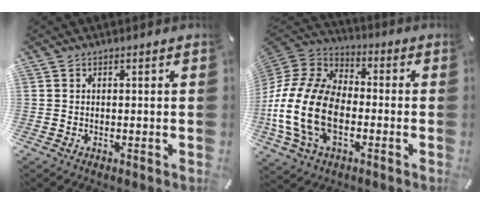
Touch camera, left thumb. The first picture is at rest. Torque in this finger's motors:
{"motor_torque": [0.90, 2.32, 2.13, 0.64, 0.84]}